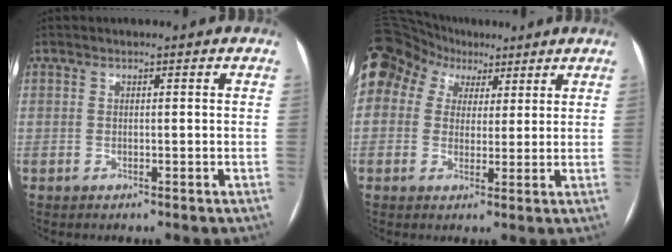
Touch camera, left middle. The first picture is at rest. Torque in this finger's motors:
{"motor_torque": [2.08, -0.06, 1.05, 0.21]}